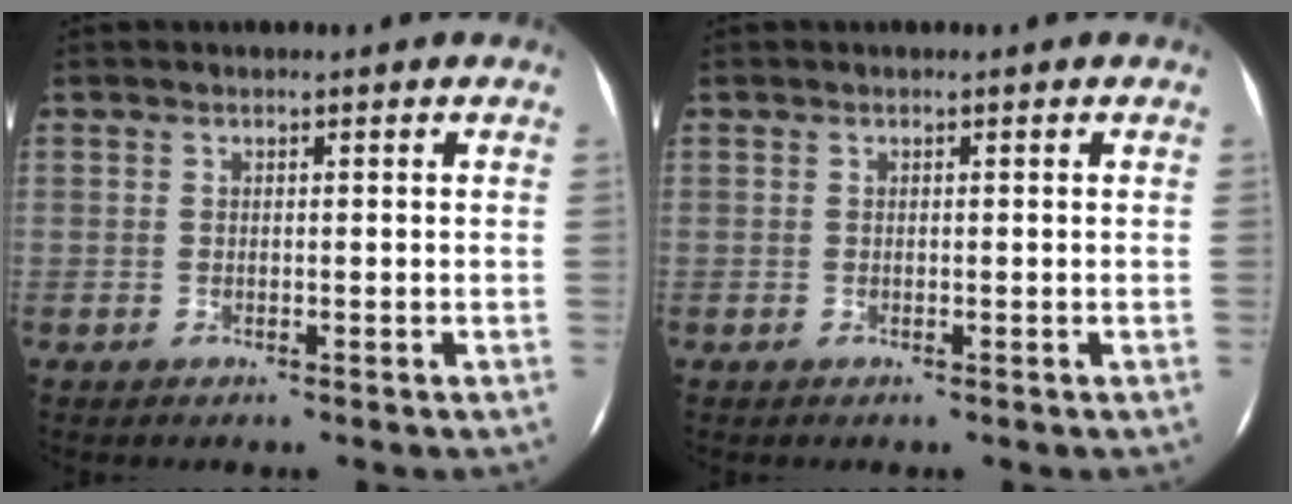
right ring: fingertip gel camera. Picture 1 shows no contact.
{"total": 0.0}